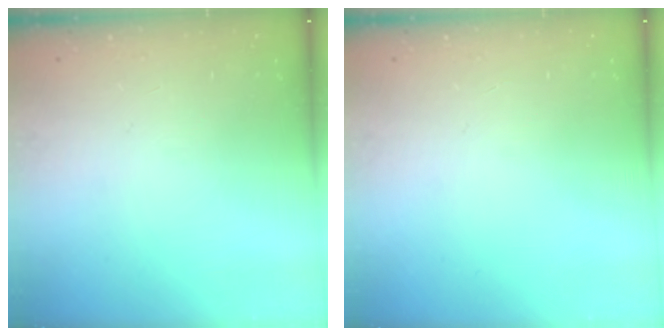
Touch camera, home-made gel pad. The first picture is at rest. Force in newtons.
{"total": 0.0}